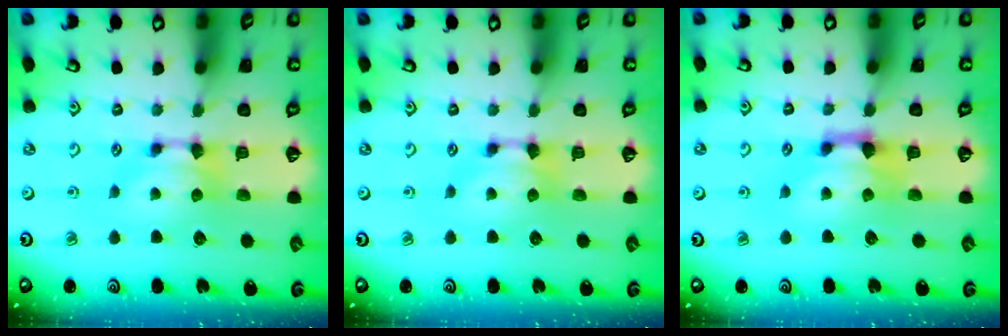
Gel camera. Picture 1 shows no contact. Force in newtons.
{"total": 0.0}
{"total": 1.5, "press": 0.5, "slide": 1.4}